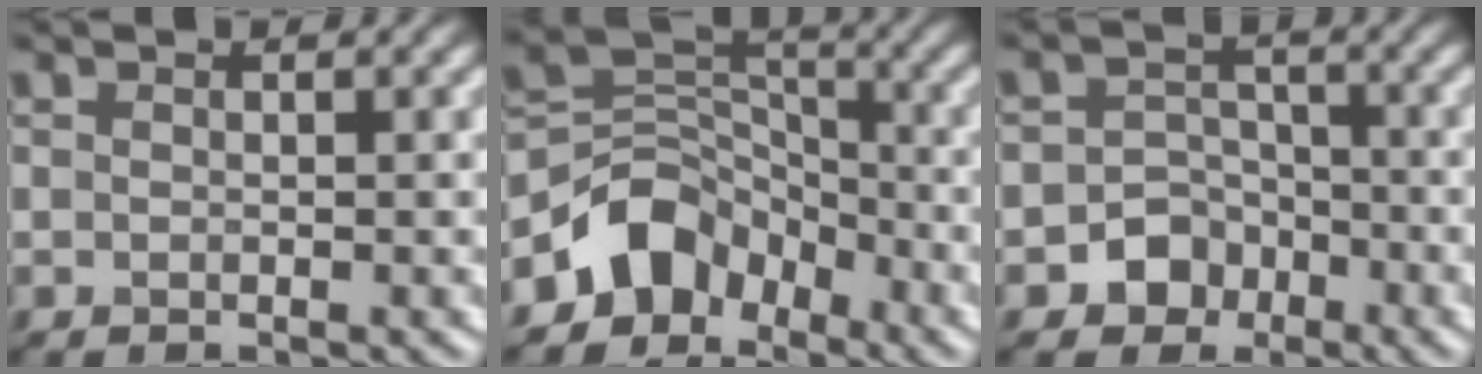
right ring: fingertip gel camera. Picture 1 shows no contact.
{"total": 5.5, "force": [-3.5, 3.9, 1.4], "torque": [-0.003, 0.007, -0.073]}
{"total": 3.7, "force": [-1.9, 3.0, 0.8], "torque": [0.019, 0.008, -0.042]}